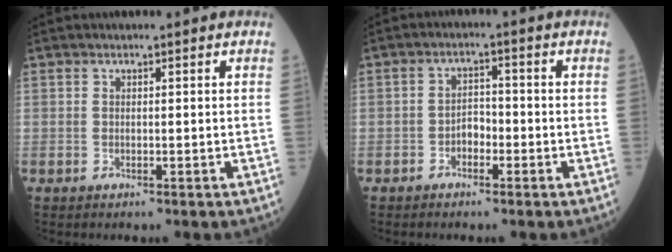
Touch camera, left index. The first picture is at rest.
{"total": 2.7, "force": [-1.5, 1.5, 1.7], "torque": [-0.022, 0.008, -0.032]}